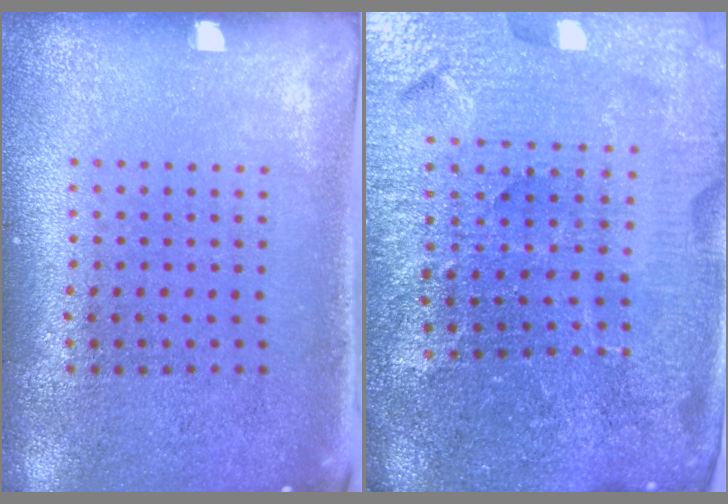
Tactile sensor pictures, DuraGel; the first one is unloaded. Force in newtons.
{"total": 5.6, "press": 5.1, "slide": 2.4}